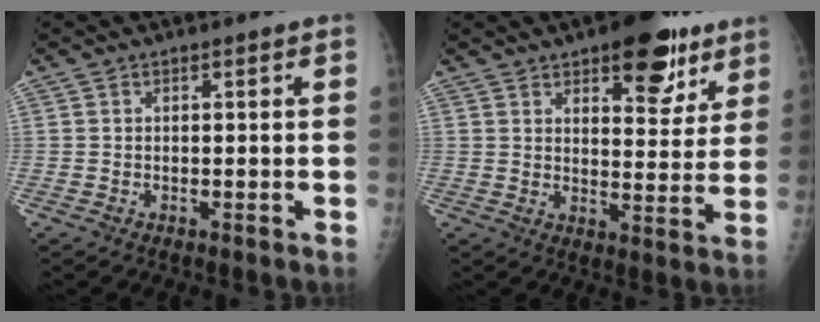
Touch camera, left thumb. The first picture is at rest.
{"total": 16.5, "force": [10.1, 6.7, 11.2], "torque": [-0.095, -0.052, 0.142]}